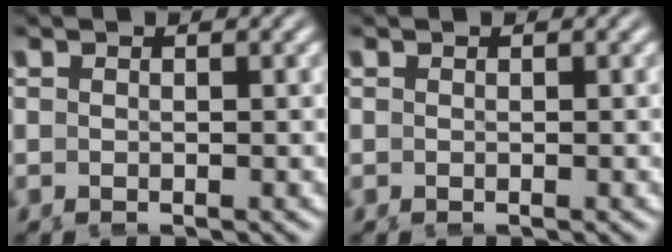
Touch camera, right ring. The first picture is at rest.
{"total": 0.0}